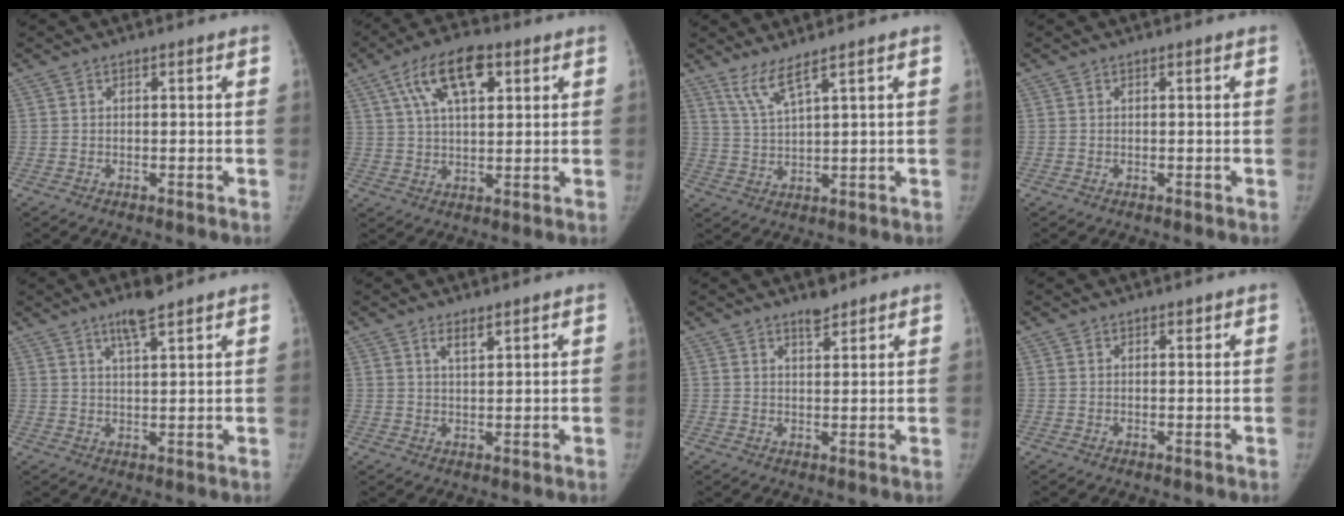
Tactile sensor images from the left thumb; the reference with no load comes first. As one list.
[{"total": 11.8, "force": [5.1, 5.4, 9.2], "torque": [-0.150, 0.001, 0.088]}, {"total": 4.8, "force": [3.5, -0.1, 3.3], "torque": [-0.070, -0.028, 0.078]}, {"total": 0.0}, {"total": 5.0, "force": [3.6, 0.8, 3.3], "torque": [-0.057, -0.019, 0.064]}, {"total": 2.6, "force": [1.8, 0.7, 1.7], "torque": [-0.028, -0.012, 0.035]}, {"total": 2.8, "force": [2.4, 0.9, 1.1], "torque": [-0.010, -0.019, 0.039]}, {"total": 0.6, "force": [0.4, 0.3, 0.2], "torque": [0.002, -0.004, 0.004]}]